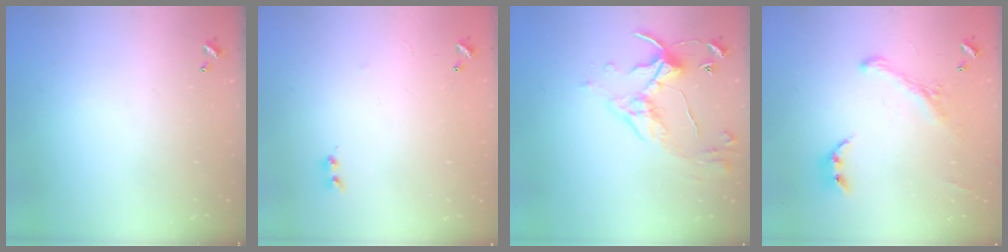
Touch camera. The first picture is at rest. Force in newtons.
{"total": 7.3, "press": 7.3, "slide": 0.5}
{"total": 5.7, "press": 5.7, "slide": 0.7}
{"total": 2.9, "press": 2.7, "slide": 1.2}